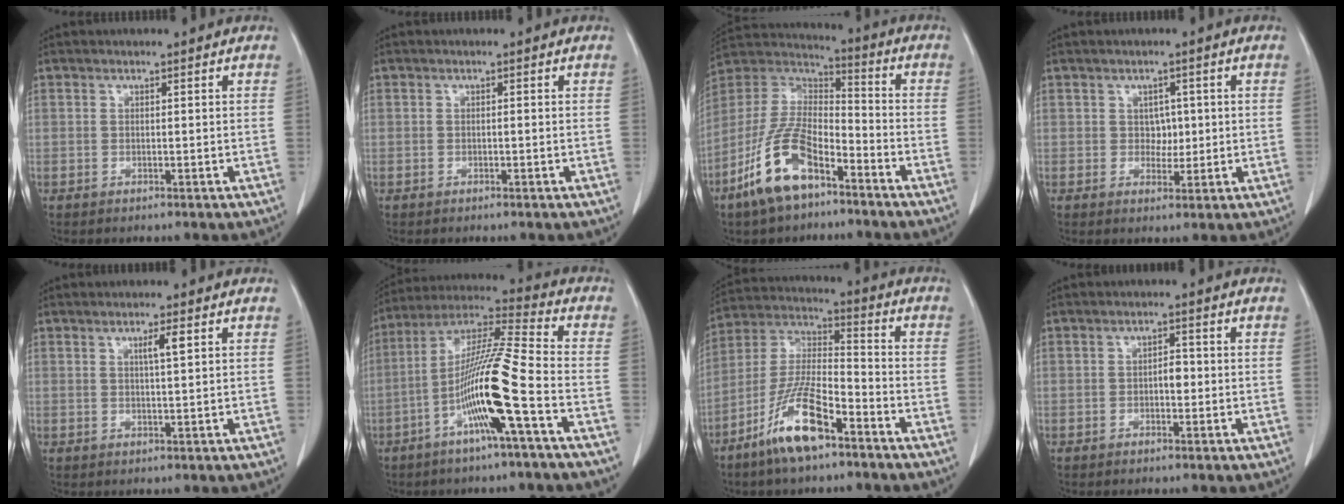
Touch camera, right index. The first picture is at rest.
{"total": 0.0}
{"total": 14.0, "force": [-8.2, 5.5, 9.9], "torque": [-0.212, 0.002, -0.158]}
{"total": 2.7, "force": [0.4, 2.1, 1.7], "torque": [-0.017, 0.000, 0.009]}
{"total": 2.4, "force": [1.0, -0.1, 2.2], "torque": [-0.039, -0.001, 0.016]}
{"total": 14.6, "force": [-5.0, -0.6, 13.7], "torque": [-0.262, 0.006, -0.101]}
{"total": 12.9, "force": [-7.9, 3.1, 9.7], "torque": [-0.203, -0.009, -0.149]}
{"total": 2.0, "force": [-0.3, 1.0, 1.7], "torque": [-0.023, 0.004, -0.004]}